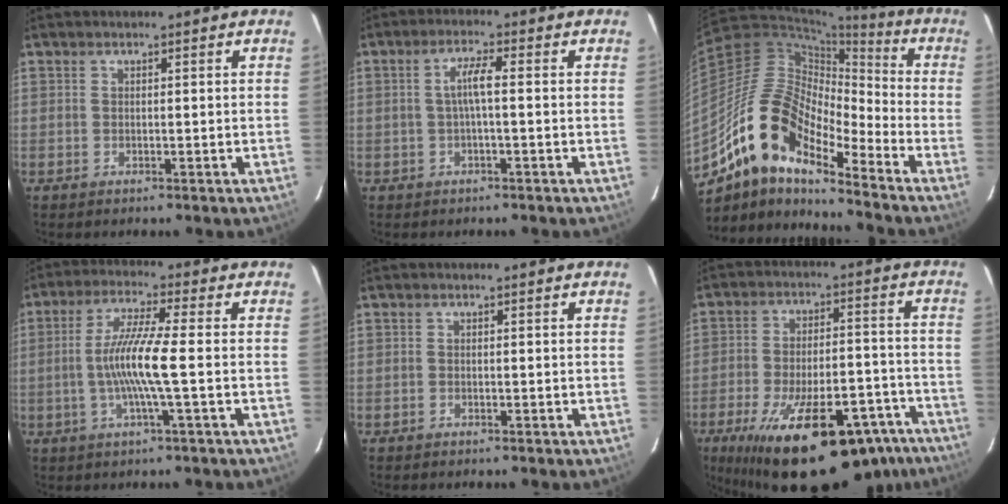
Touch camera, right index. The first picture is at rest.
{"total": 3.5, "force": [-0.3, 0.2, 3.5], "torque": [-0.069, 0.005, -0.004]}
{"total": 16.3, "force": [-11.6, 5.6, 10.0], "torque": [-0.169, 0.003, -0.236]}
{"total": 9.1, "force": [-1.5, -0.6, 8.9], "torque": [-0.181, 0.000, -0.029]}
{"total": 0.0}
{"total": 28.4, "force": [-19.9, 10.3, 17.5], "torque": [-0.287, -0.017, -0.272]}